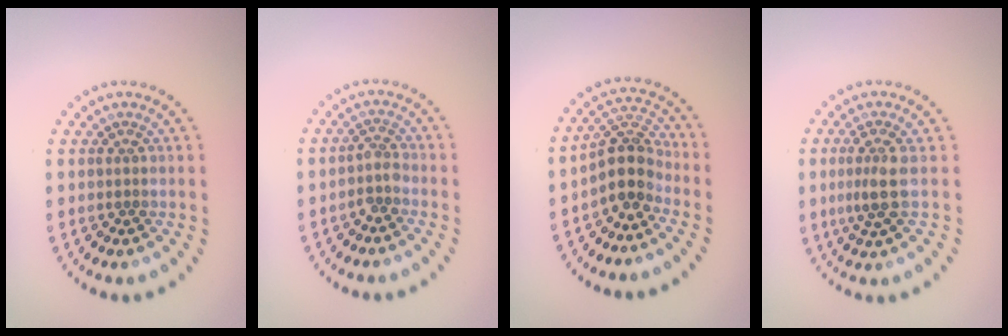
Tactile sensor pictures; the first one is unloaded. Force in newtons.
{"total": 1.7, "press": 1.3, "slide": 1.1}
{"total": 3.9, "press": 3.1, "slide": 2.3}
{"total": 2.4, "press": 2.0, "slide": 1.4}